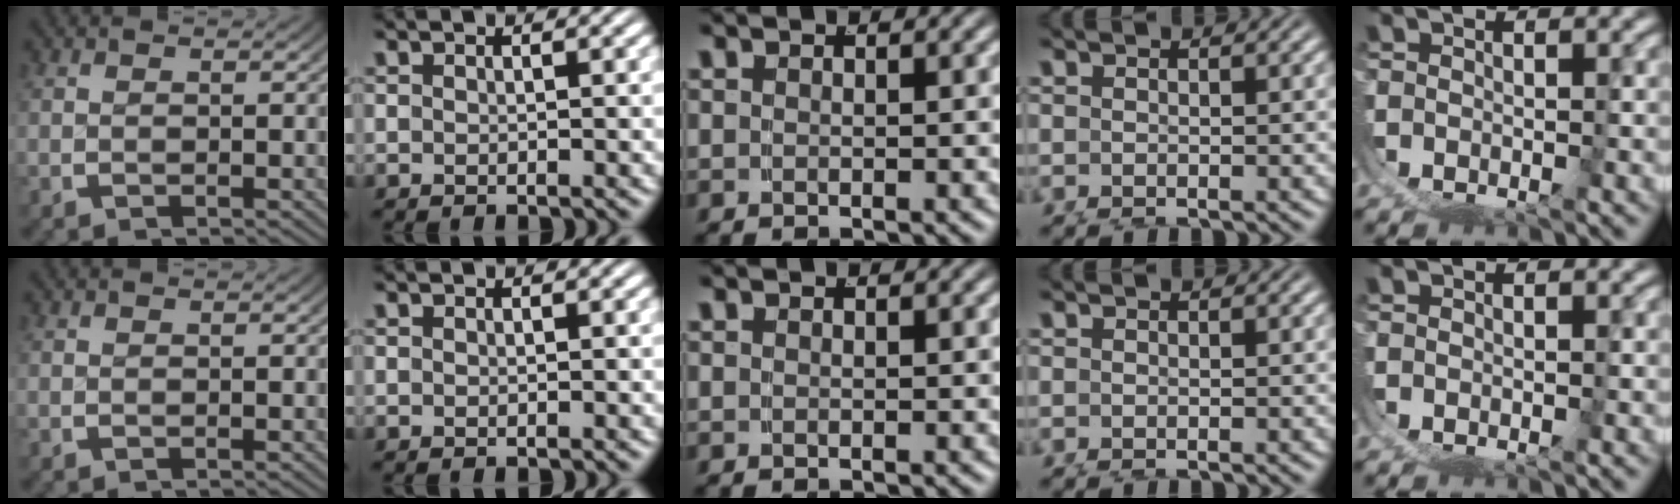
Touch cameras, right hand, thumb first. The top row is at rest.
{}